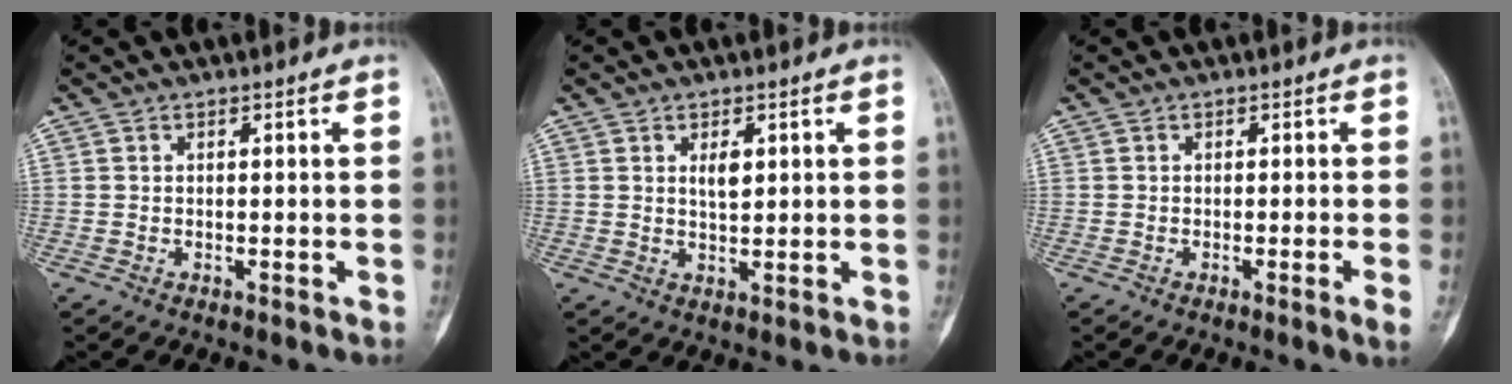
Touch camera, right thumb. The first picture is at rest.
{"total": 3.0, "force": [1.1, 1.4, 2.4], "torque": [-0.035, -0.008, 0.020]}
{"total": 2.0, "force": [-0.7, -0.4, 1.9], "torque": [-0.035, -0.006, -0.008]}